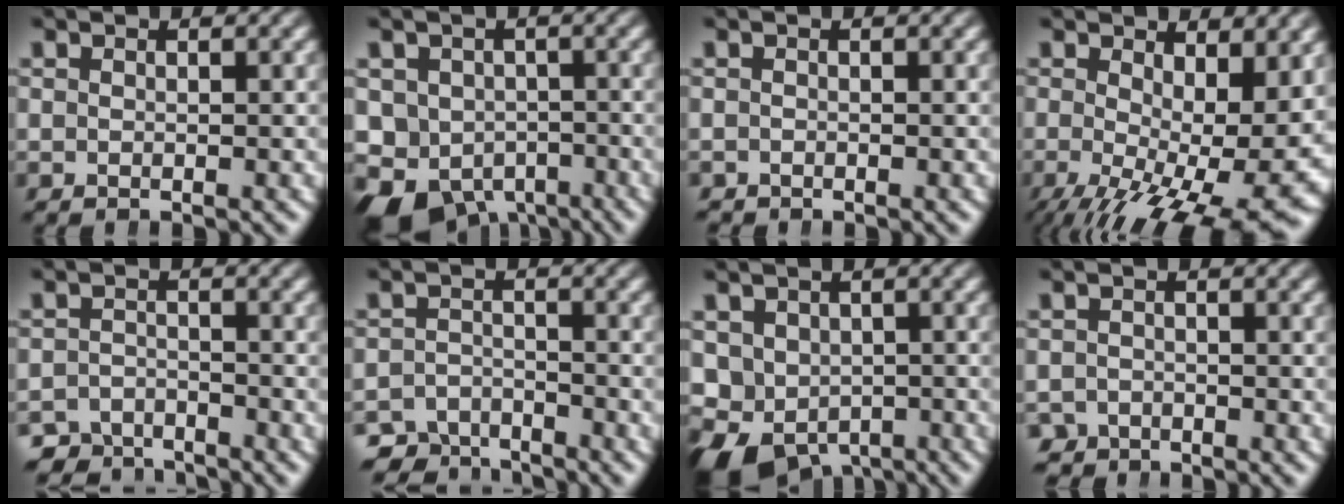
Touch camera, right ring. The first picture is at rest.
{"total": 13.0, "force": [-5.8, 10.7, 4.7], "torque": [-0.122, -0.070, -0.081]}
{"total": 0.6, "force": [-0.5, 0.2, -0.3], "torque": [0.001, -0.012, -0.005]}
{"total": 11.5, "force": [-4.1, 5.8, 9.0], "torque": [-0.151, -0.074, -0.026]}
{"total": 4.2, "force": [-4.0, 1.4, 0.0], "torque": [0.005, -0.020, -0.066]}
{"total": 4.8, "force": [-4.3, 2.1, 0.7], "torque": [-0.003, -0.022, -0.068]}
{"total": 9.9, "force": [-4.5, 7.9, 3.7], "torque": [-0.110, -0.064, -0.050]}
{"total": 2.8, "force": [-2.5, 1.3, -0.4], "torque": [0.006, -0.022, -0.038]}